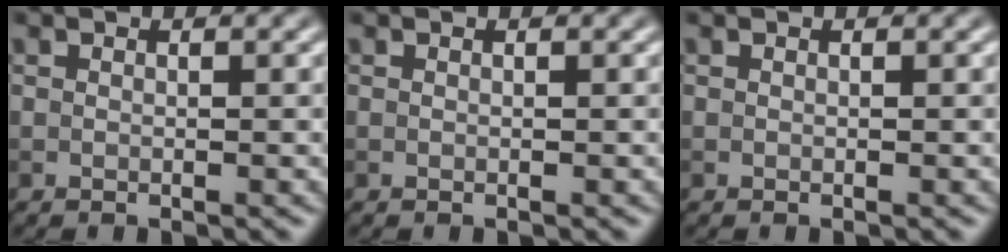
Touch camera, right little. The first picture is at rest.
{"total": 0.0}
{"total": 0.0}